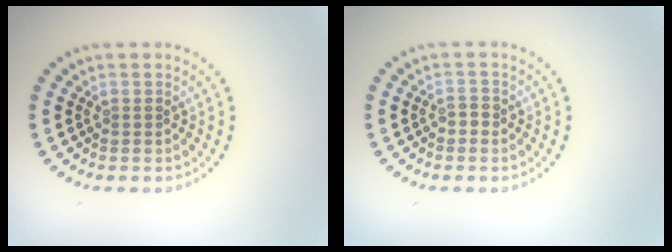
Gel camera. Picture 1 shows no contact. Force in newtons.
{"total": 0.9, "press": 0.8, "slide": 0.4}